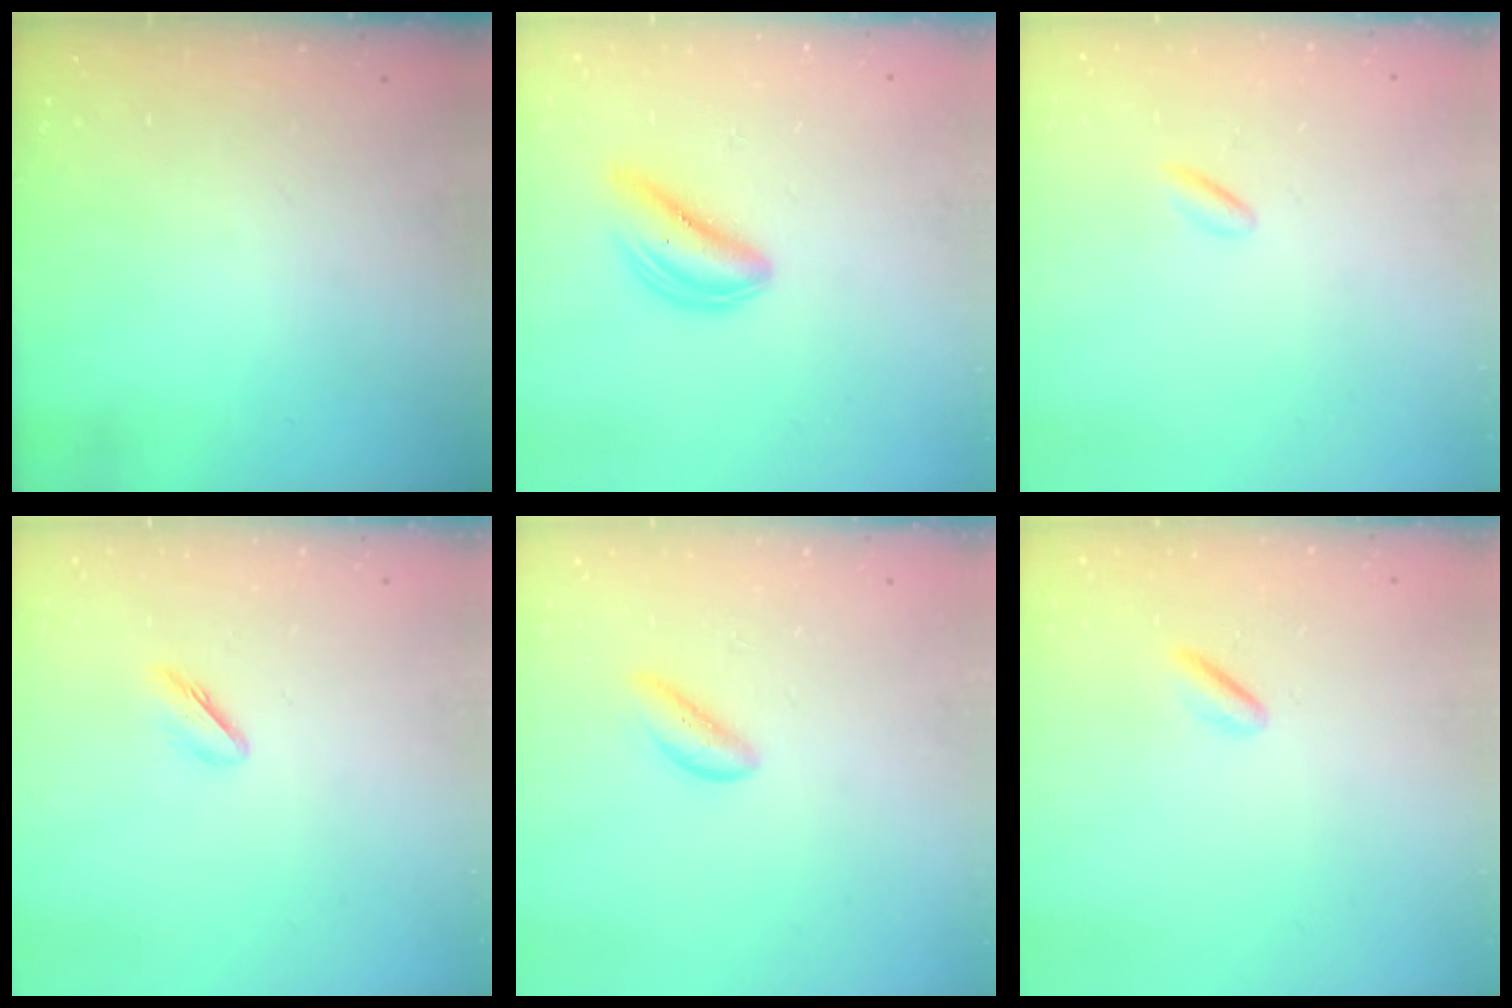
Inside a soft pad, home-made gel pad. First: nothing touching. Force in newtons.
{"total": 5.6, "press": 5.6, "slide": 0.5}
{"total": 0.8, "press": 0.6, "slide": 0.5}
{"total": 3.6, "press": 3.5, "slide": 1.1}
{"total": 1.4, "press": 1.4, "slide": 0.4}
{"total": 1.2, "press": 0.9, "slide": 0.7}